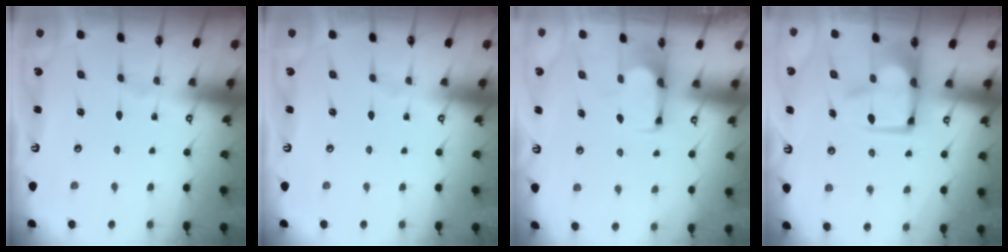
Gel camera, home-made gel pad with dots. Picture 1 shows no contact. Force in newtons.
{"total": 0.0}
{"total": 1.8, "press": 1.6, "slide": 0.8}
{"total": 4.9, "press": 4.7, "slide": 1.4}